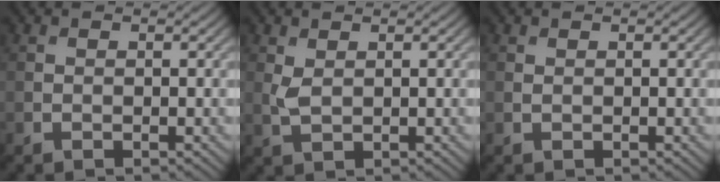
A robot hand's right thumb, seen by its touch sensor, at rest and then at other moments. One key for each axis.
{"total": 1.8, "fx": 0.7, "fy": 0.9, "fz": 1.4, "tx": -0.039, "ty": -0.001, "tz": 0.017}
{"total": 0.0}